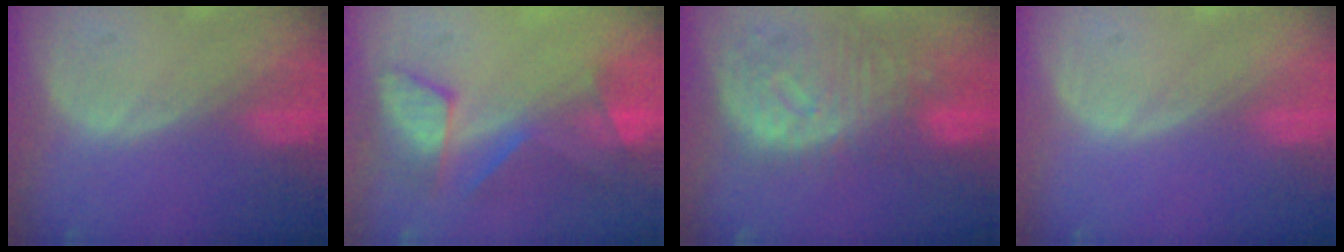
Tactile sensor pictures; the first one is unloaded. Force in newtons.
{"total": 7.8, "press": 7.6, "slide": 1.6}
{"total": 11.0, "press": 9.8, "slide": 5.0}
{"total": 0.0}